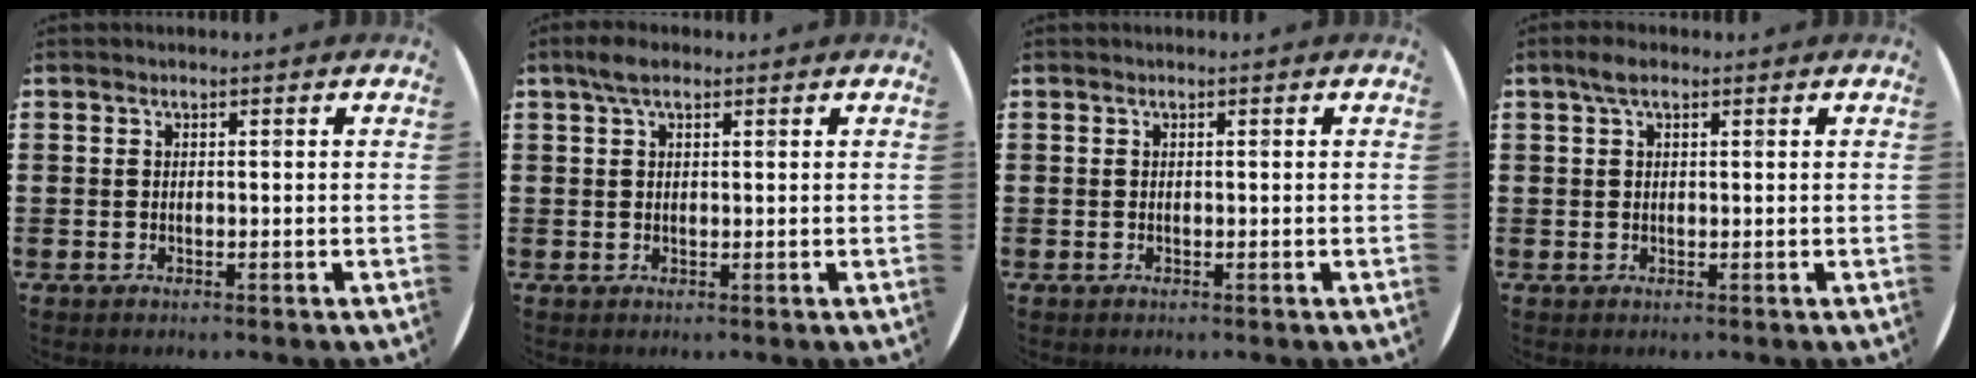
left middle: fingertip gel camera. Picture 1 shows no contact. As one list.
[{"total": 2.5, "force": [1.5, 1.0, 1.7], "torque": [-0.036, 0.008, 0.026]}, {"total": 0.0}, {"total": 2.1, "force": [1.2, 0.9, 1.5], "torque": [-0.024, 0.004, 0.019]}]